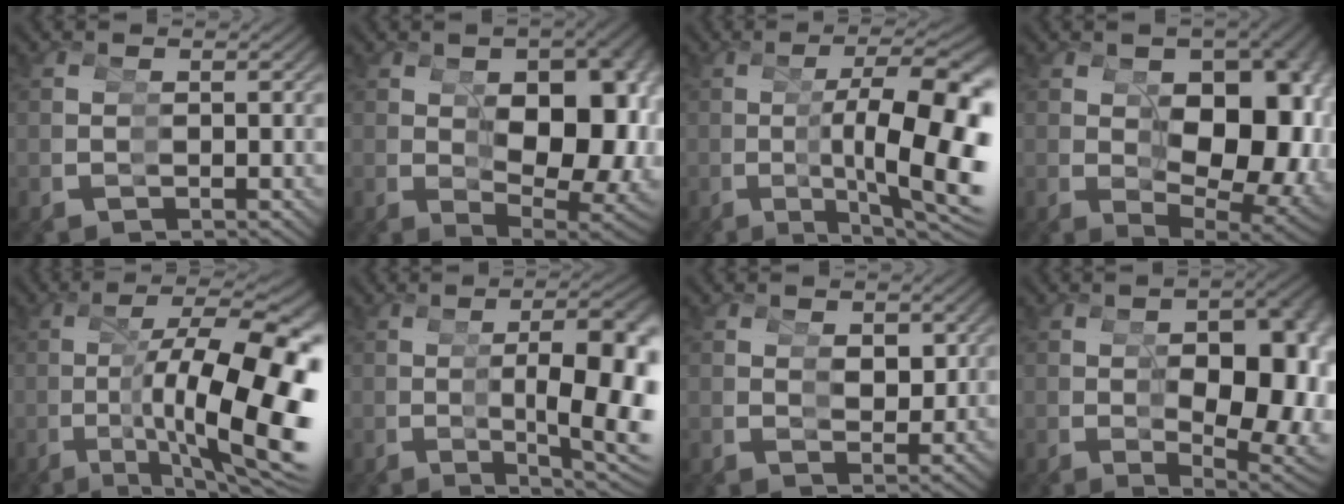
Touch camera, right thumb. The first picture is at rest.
{"total": 12.4, "force": [-0.2, 6.9, 10.3], "torque": [-0.158, -0.047, 0.023]}
{"total": 12.9, "force": [-1.2, 5.2, 11.8], "torque": [-0.189, -0.029, -0.002]}
{"total": 13.7, "force": [0.2, 8.1, 11.0], "torque": [-0.163, -0.052, 0.031]}
{"total": 15.7, "force": [-1.9, 7.6, 13.6], "torque": [-0.231, -0.047, 0.001]}
{"total": 10.2, "force": [-1.4, 3.3, 9.6], "torque": [-0.140, -0.017, -0.008]}
{"total": 1.8, "force": [1.0, 1.1, 1.1], "torque": [-0.007, -0.009, 0.021]}
{"total": 11.3, "force": [-0.8, 5.8, 9.7], "torque": [-0.138, -0.034, 0.006]}